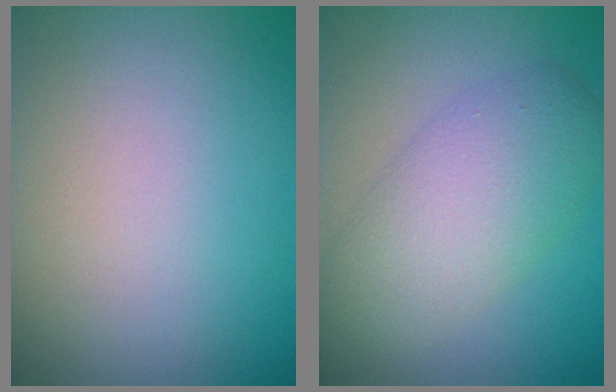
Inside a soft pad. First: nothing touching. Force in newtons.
{"total": 5.4, "press": 5.3, "slide": 0.4}